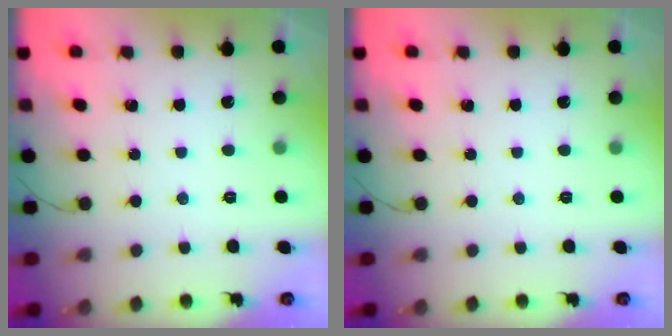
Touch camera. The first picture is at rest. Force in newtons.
{"total": 0.0}